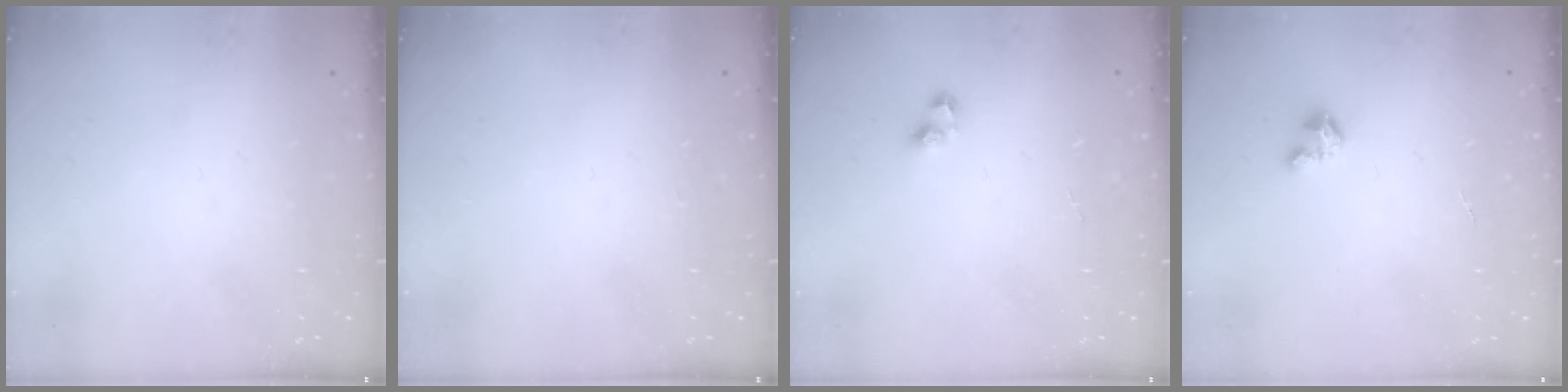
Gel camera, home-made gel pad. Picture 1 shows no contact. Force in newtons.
{"total": 0.0}
{"total": 2.7, "press": 2.6, "slide": 0.6}
{"total": 2.7, "press": 2.7, "slide": 0.2}